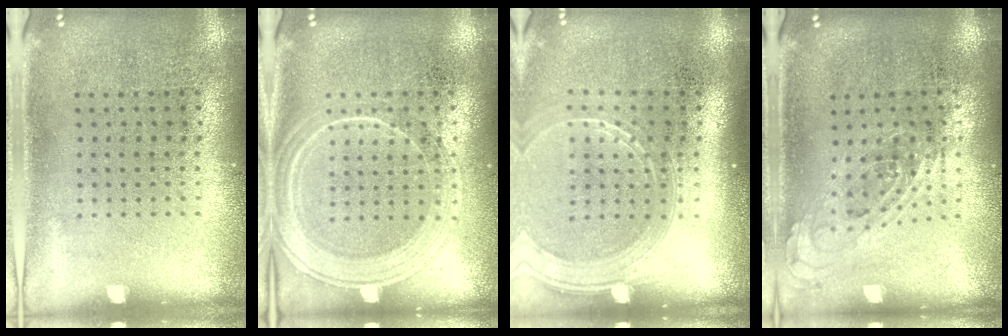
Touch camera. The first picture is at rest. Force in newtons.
{"total": 1.9, "press": 1.8, "slide": 0.5}
{"total": 1.9, "press": 1.7, "slide": 0.8}
{"total": 0.8, "press": 0.7, "slide": 0.3}